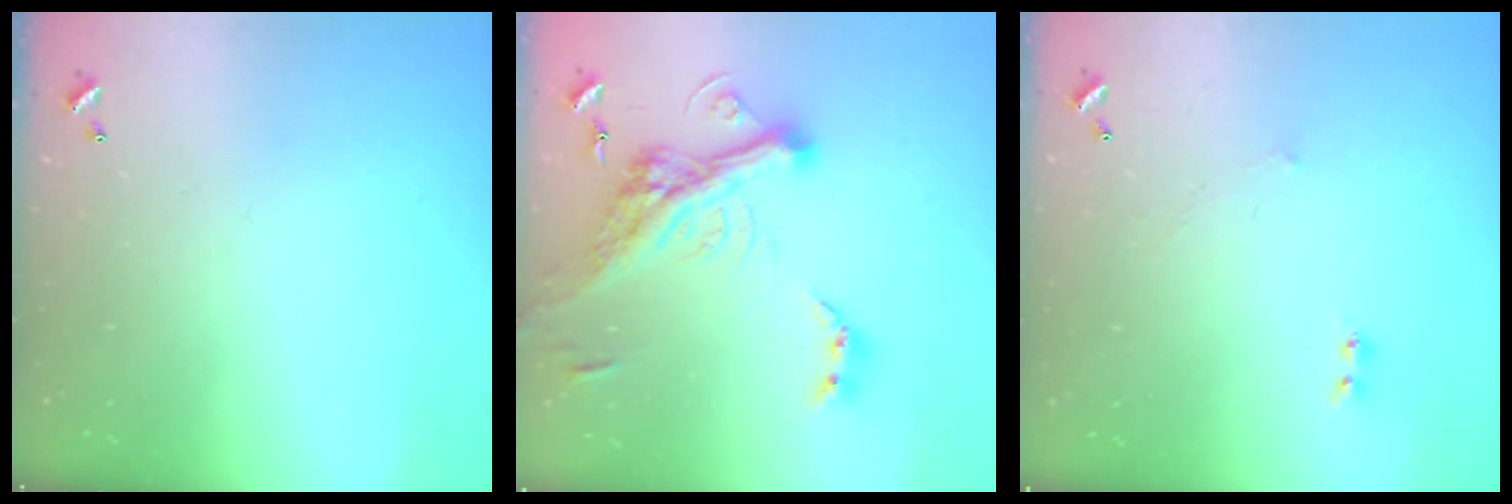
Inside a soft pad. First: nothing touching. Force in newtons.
{"total": 10.6, "press": 10.4, "slide": 2.2}
{"total": 2.9, "press": 2.9, "slide": 0.4}